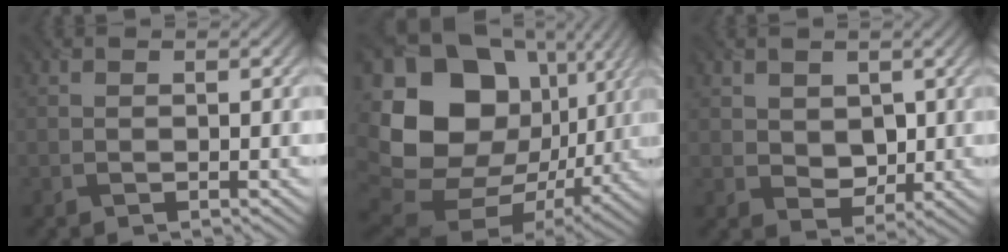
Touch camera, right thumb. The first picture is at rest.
{"total": 20.1, "force": [2.7, 16.1, 11.8], "torque": [-0.264, -0.026, 0.091]}
{"total": 3.9, "force": [1.0, 3.0, 2.3], "torque": [-0.059, -0.009, 0.020]}